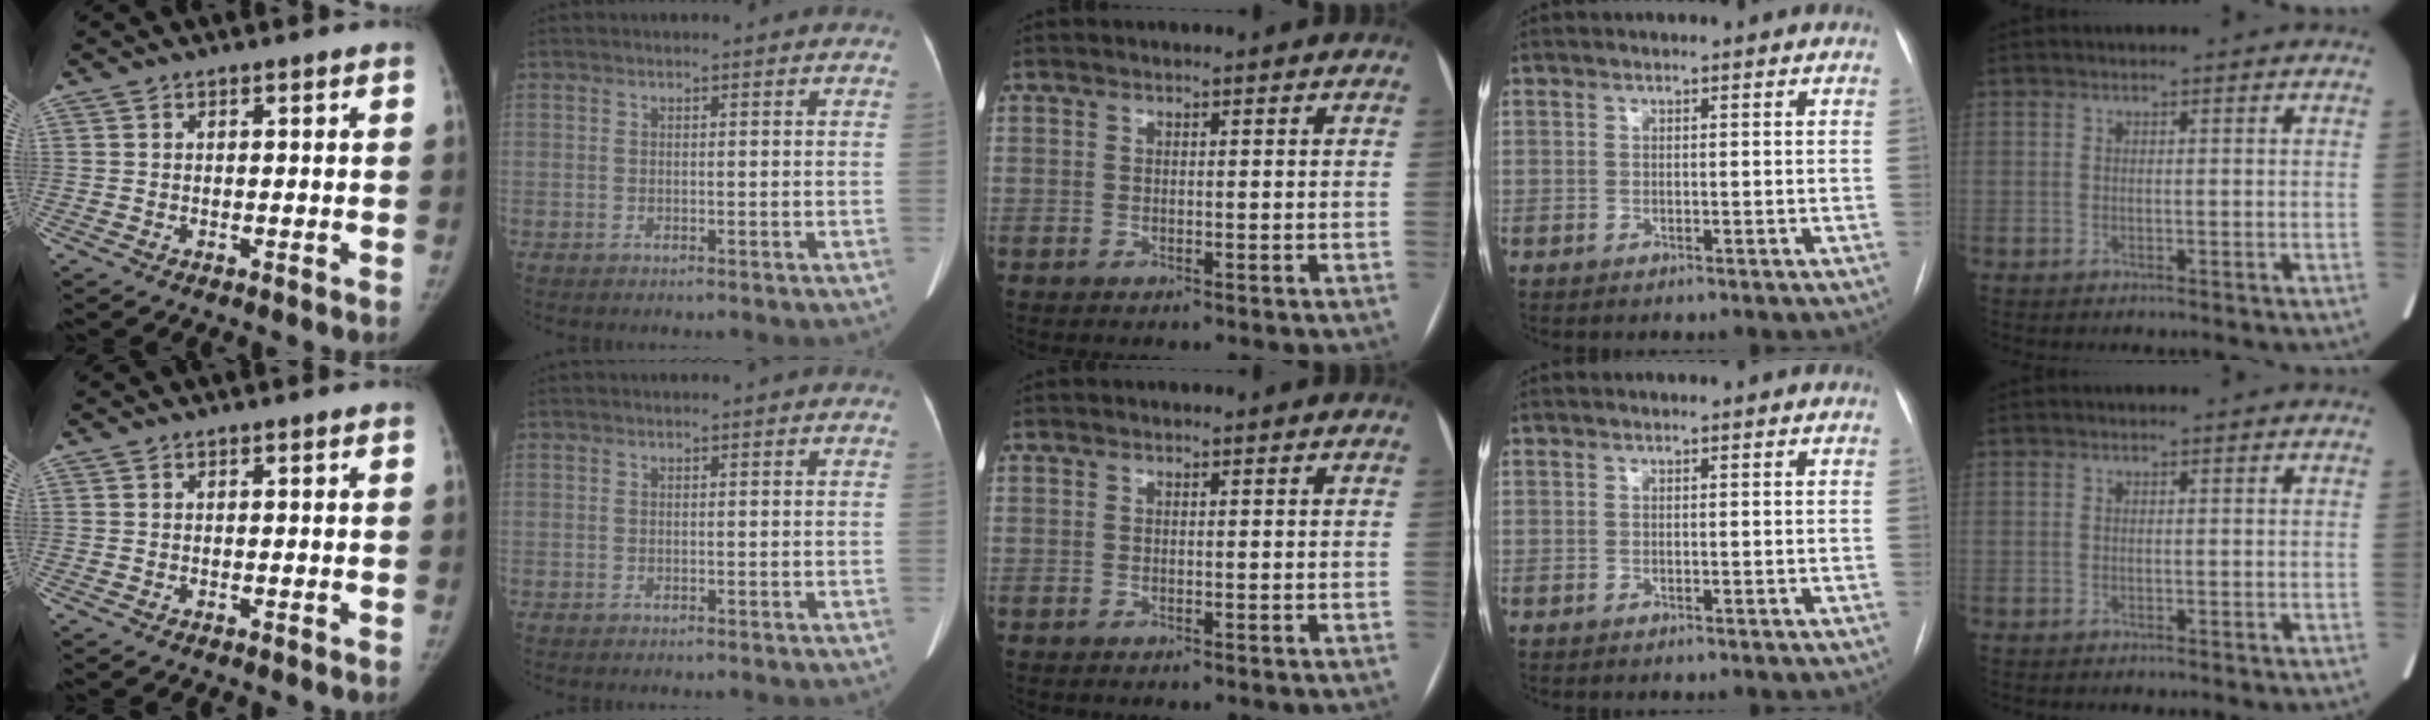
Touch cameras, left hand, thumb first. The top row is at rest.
{}